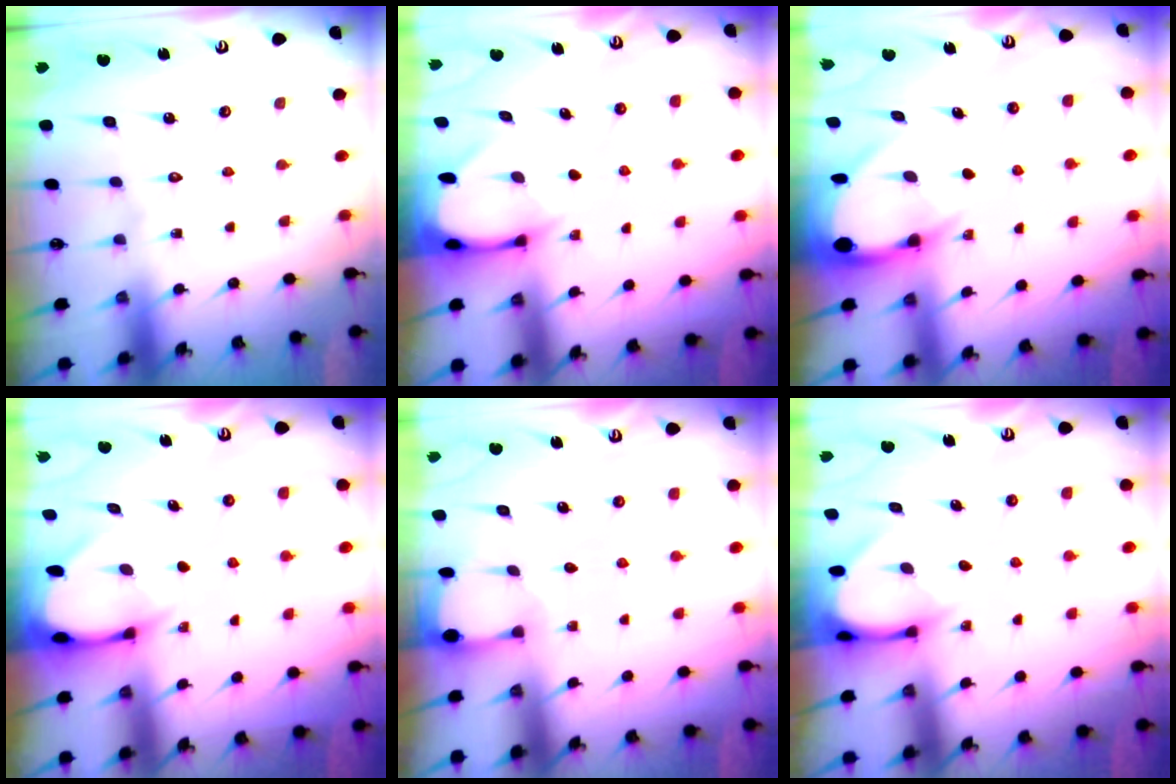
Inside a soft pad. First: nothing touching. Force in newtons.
{"total": 2.4, "press": 2.4, "slide": 0.3}
{"total": 3.7, "press": 3.6, "slide": 0.6}
{"total": 3.2, "press": 3.2, "slide": 0.3}
{"total": 1.6, "press": 1.5, "slide": 0.3}
{"total": 3.5, "press": 3.5, "slide": 0.2}